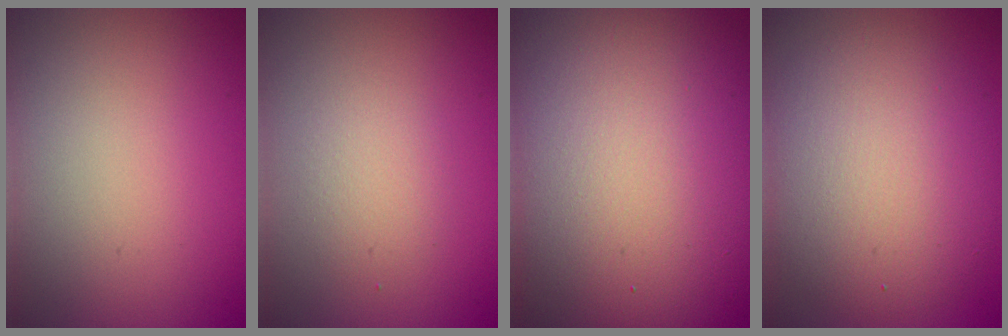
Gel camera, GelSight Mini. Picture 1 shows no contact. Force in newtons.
{"total": 1.7, "press": 1.7, "slide": 0.1}
{"total": 17.3, "press": 17.3, "slide": 1.2}
{"total": 7.1, "press": 7.1, "slide": 0.5}